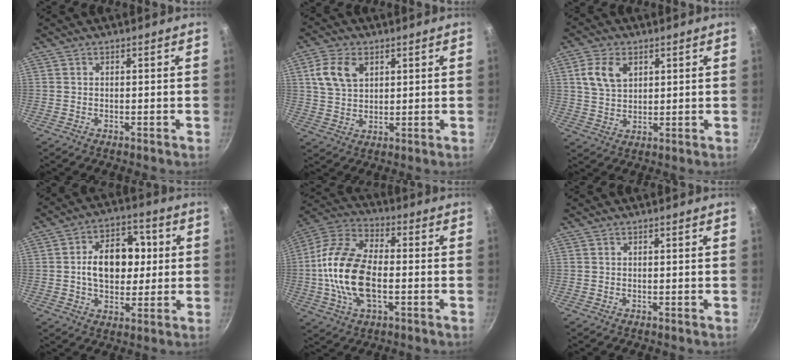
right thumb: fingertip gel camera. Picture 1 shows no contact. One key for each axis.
{"total": 8.0, "fx": 3.1, "fy": 5.3, "fz": 5.2, "tx": -0.094, "ty": -0.004, "tz": 0.061}
{"total": 7.4, "fx": 2.8, "fy": 4.9, "fz": 4.8, "tx": -0.082, "ty": -0.007, "tz": 0.057}
{"total": 13.5, "fx": 1.1, "fy": 9.1, "fz": 9.9, "tx": -0.120, "ty": 0.017, "tz": 0.016}
{"total": 18.3, "fx": -2.1, "fy": 9.7, "fz": 15.3, "tx": -0.310, "ty": 0.024, "tz": -0.043}
{"total": 0.0}